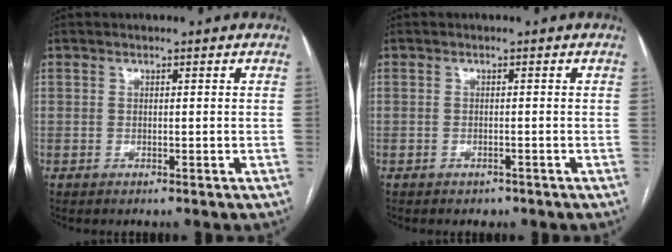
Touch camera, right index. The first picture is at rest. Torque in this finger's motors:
{"motor_torque": [0.27, -0.12, 0.05, -0.02]}